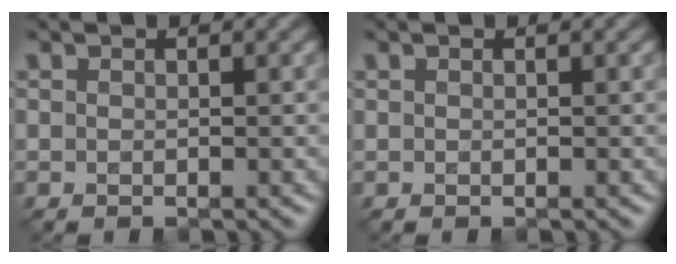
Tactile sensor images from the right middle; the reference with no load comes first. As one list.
[{"total": 0.0}]